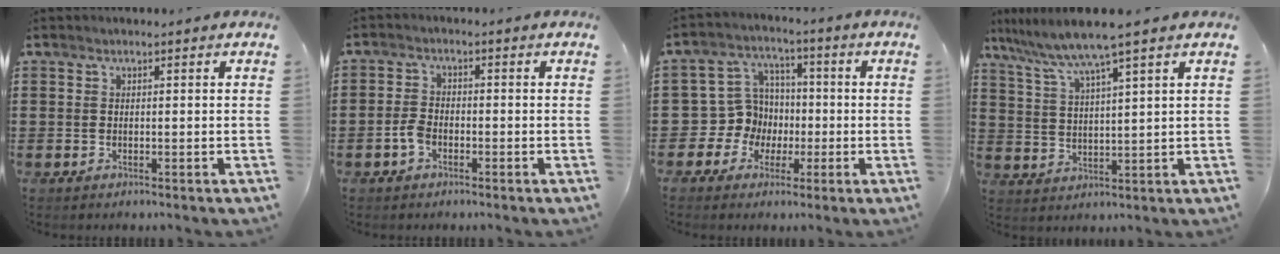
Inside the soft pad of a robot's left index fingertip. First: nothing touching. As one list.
[{"total": 2.7, "force": [-1.2, 1.5, 1.9], "torque": [-0.059, -0.004, -0.029]}, {"total": 8.1, "force": [-0.4, 7.9, 1.8], "torque": [-0.088, -0.002, -0.005]}, {"total": 5.7, "force": [4.5, -0.4, 3.5], "torque": [-0.082, -0.014, 0.076]}]